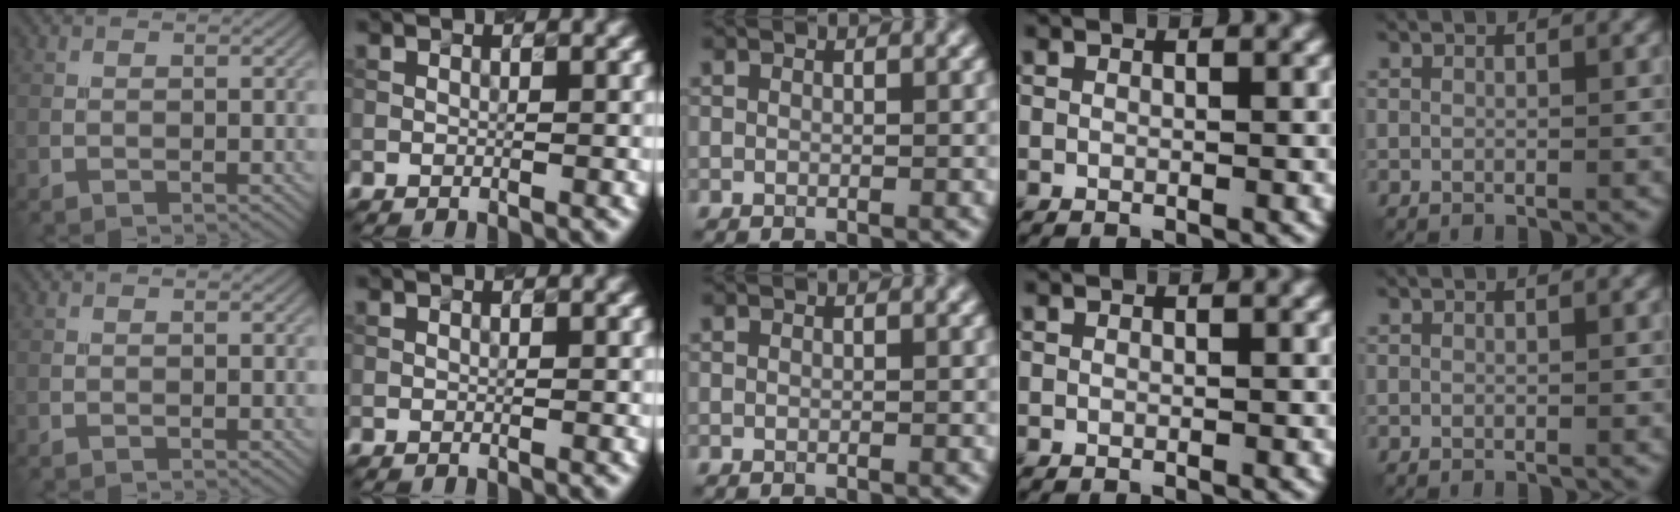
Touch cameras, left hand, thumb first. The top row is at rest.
{}